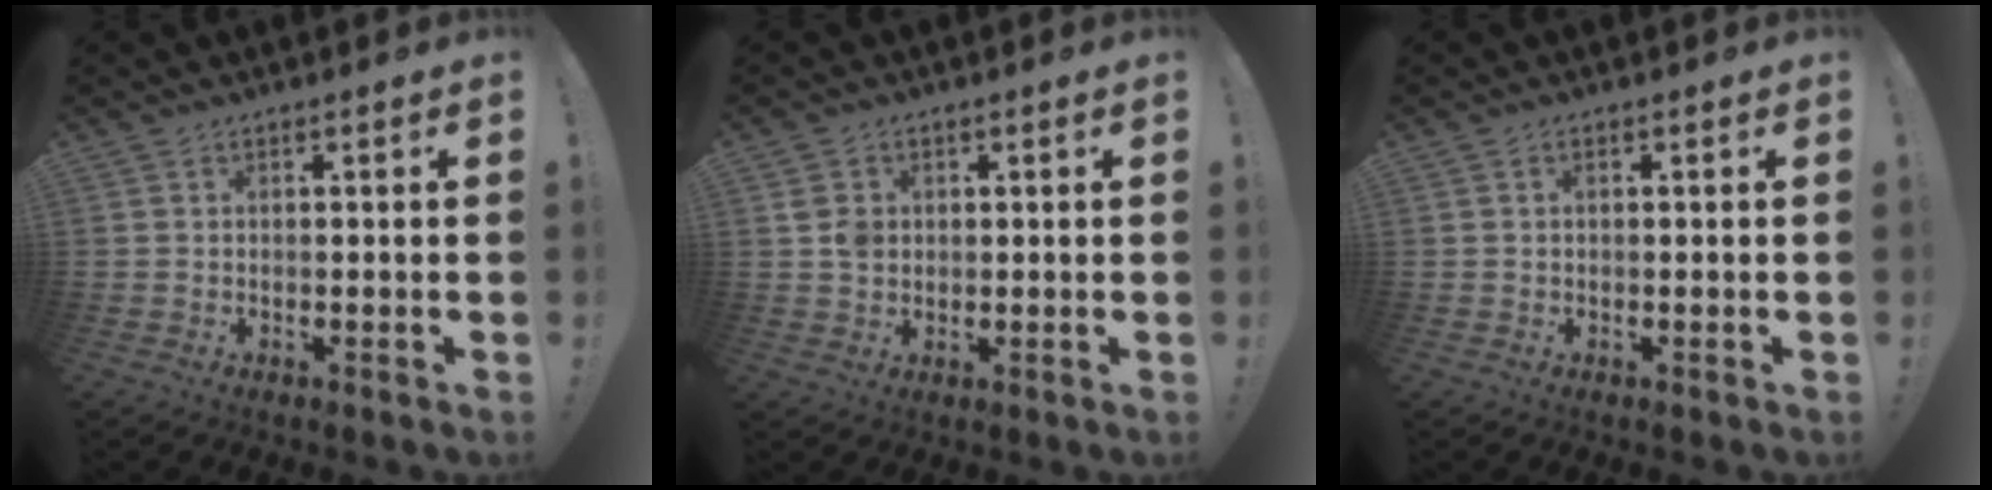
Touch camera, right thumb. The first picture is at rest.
{"total": 3.3, "force": [0.8, 2.9, 1.5], "torque": [-0.013, -0.001, 0.013]}
{"total": 0.6, "force": [0.1, 0.4, 0.5], "torque": [-0.016, 0.004, 0.003]}